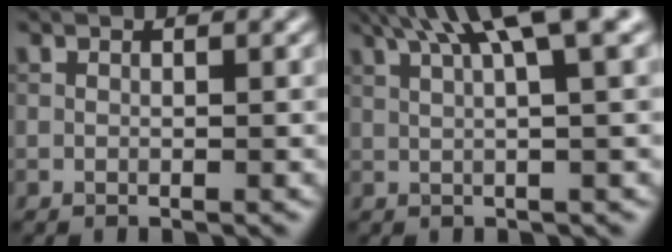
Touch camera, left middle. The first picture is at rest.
{"total": 7.3, "force": [3.6, 1.3, 6.2], "torque": [-0.073, 0.026, 0.051]}